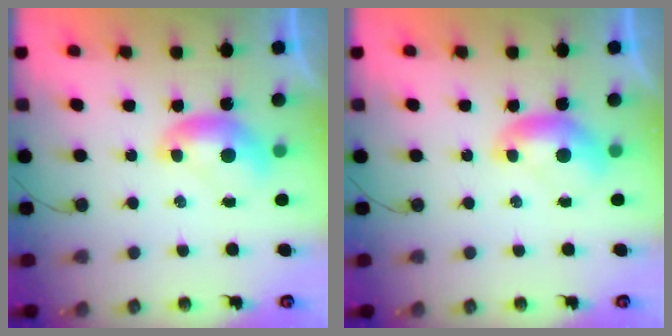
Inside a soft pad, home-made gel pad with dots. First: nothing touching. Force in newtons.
{"total": 0.0}